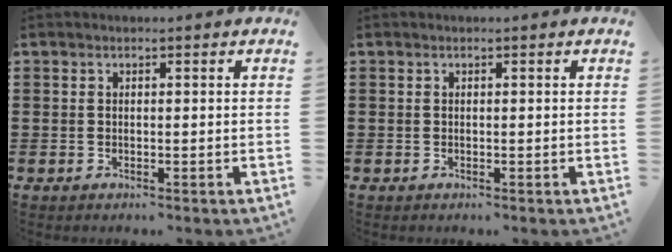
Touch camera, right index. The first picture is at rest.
{"total": 0.0}